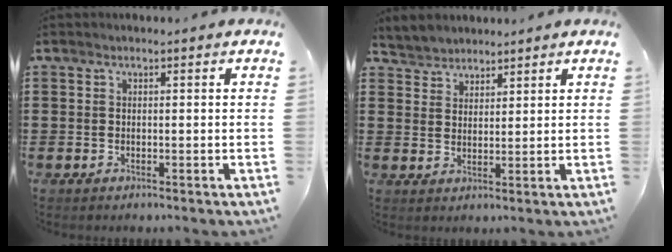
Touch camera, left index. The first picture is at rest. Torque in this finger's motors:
{"motor_torque": [0.30, 0.05, 0.03, 0.02]}